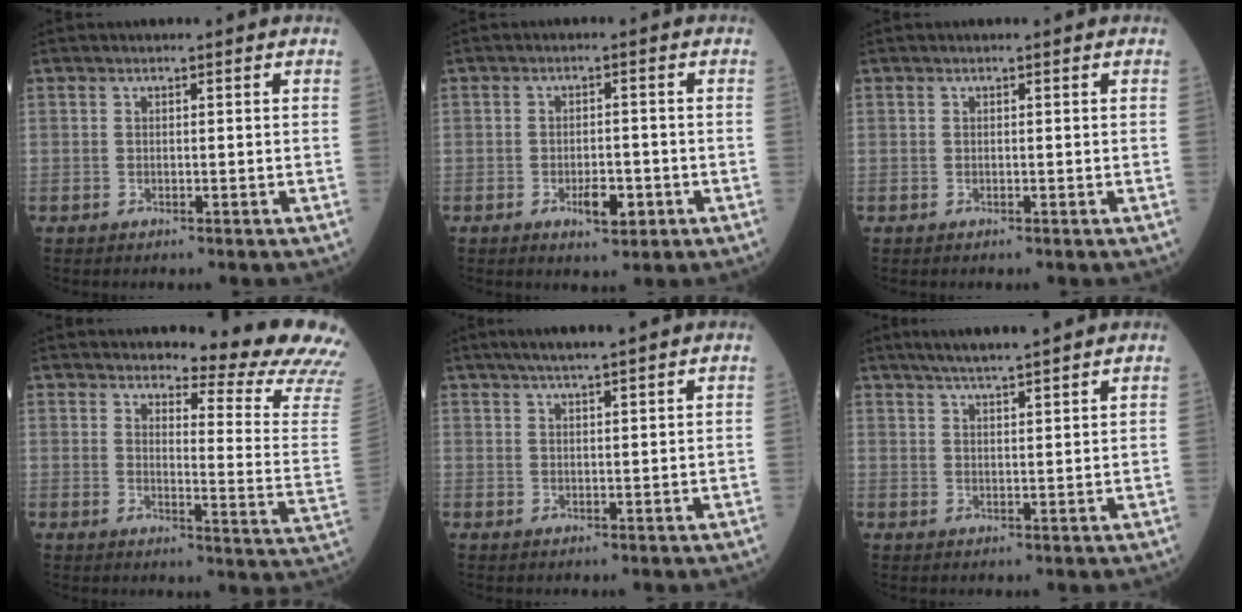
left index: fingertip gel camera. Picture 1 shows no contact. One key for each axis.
{"total": 4.0, "fx": -1.8, "fy": 1.7, "fz": 3.2, "tx": -0.052, "ty": 0.001, "tz": -0.022}
{"total": 0.0}
{"total": 14.6, "fx": 13.9, "fy": -0.5, "fz": 4.6, "tx": -0.058, "ty": -0.121, "tz": 0.145}
{"total": 4.9, "fx": 3.9, "fy": -0.4, "fz": 2.9, "tx": -0.049, "ty": 0.018, "tz": 0.069}
{"total": 6.8, "fx": 5.8, "fy": -0.2, "fz": 3.5, "tx": -0.060, "ty": 0.016, "tz": 0.095}